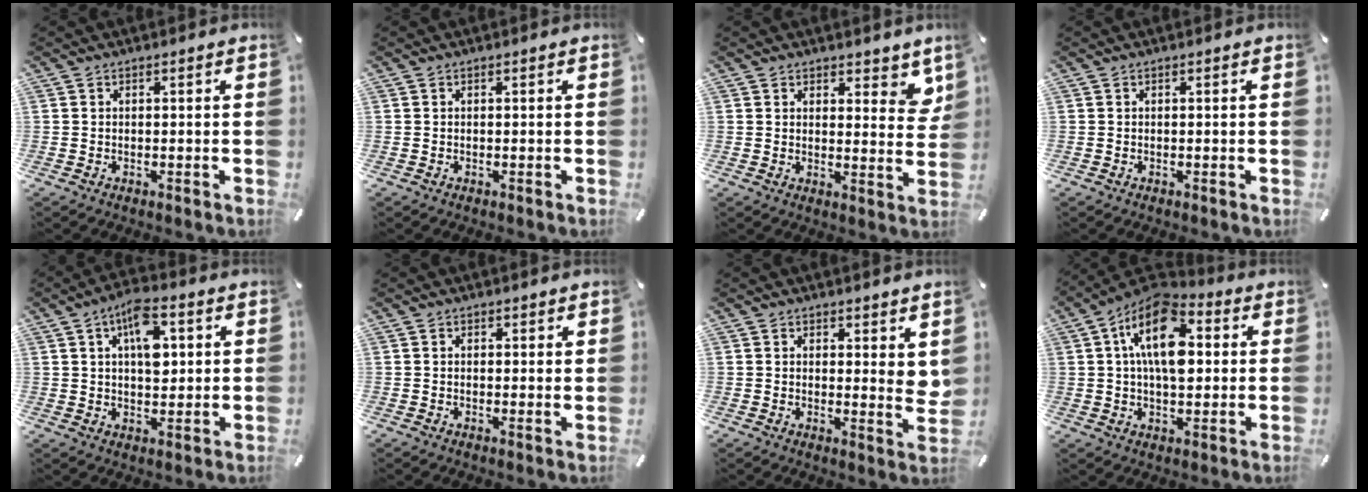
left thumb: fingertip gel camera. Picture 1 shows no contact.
{"total": 0.0}
{"total": 5.9, "force": [4.0, 3.2, 2.8], "torque": [-0.010, -0.030, 0.064]}
{"total": 0.0}
{"total": 10.3, "force": [3.2, 5.8, 7.8], "torque": [-0.108, -0.005, 0.053]}
{"total": 1.0, "force": [0.7, 0.6, 0.4], "torque": [-0.001, -0.003, 0.012]}
{"total": 4.4, "force": [3.1, 2.0, 2.5], "torque": [-0.023, -0.027, 0.051]}
{"total": 16.2, "force": [3.7, 9.3, 12.8], "torque": [-0.225, -0.011, 0.060]}